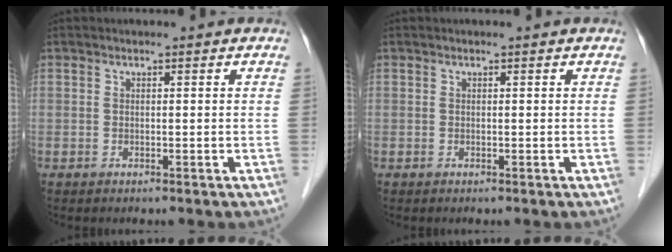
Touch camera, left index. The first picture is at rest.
{"total": 0.0}